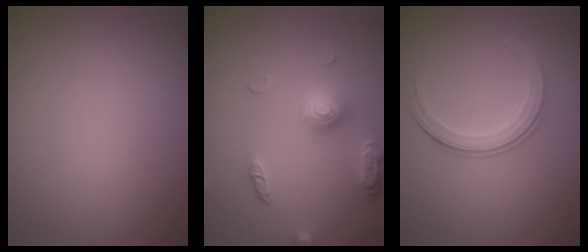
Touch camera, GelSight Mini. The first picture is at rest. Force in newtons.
{"total": 3.5, "press": 3.1, "slide": 1.7}
{"total": 2.9, "press": 2.7, "slide": 1.0}